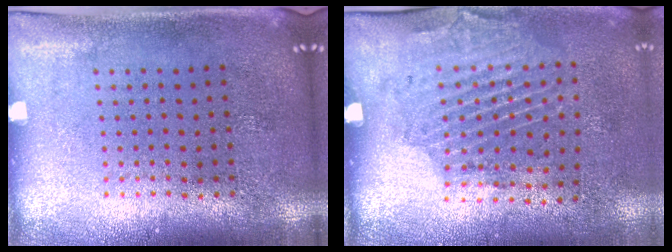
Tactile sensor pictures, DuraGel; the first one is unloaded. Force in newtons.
{"total": 1.8, "press": 1.1, "slide": 1.4}